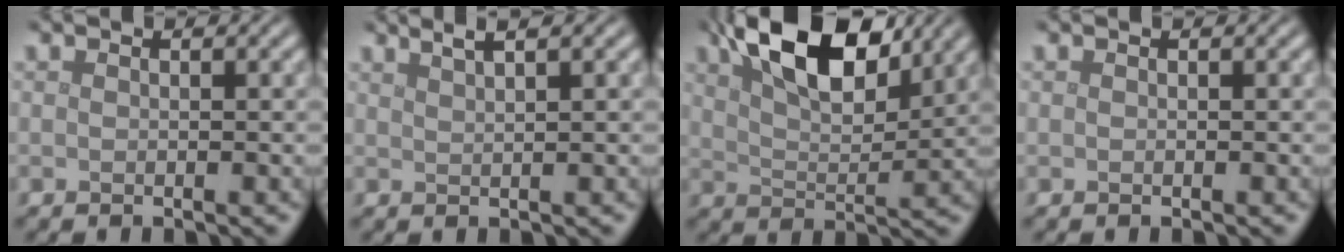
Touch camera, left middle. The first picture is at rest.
{"total": 2.7, "force": [1.9, 0.8, 1.8], "torque": [-0.007, 0.009, 0.013]}
{"total": 10.4, "force": [5.9, 4.6, 7.2], "torque": [-0.116, 0.021, 0.093]}
{"total": 0.0}